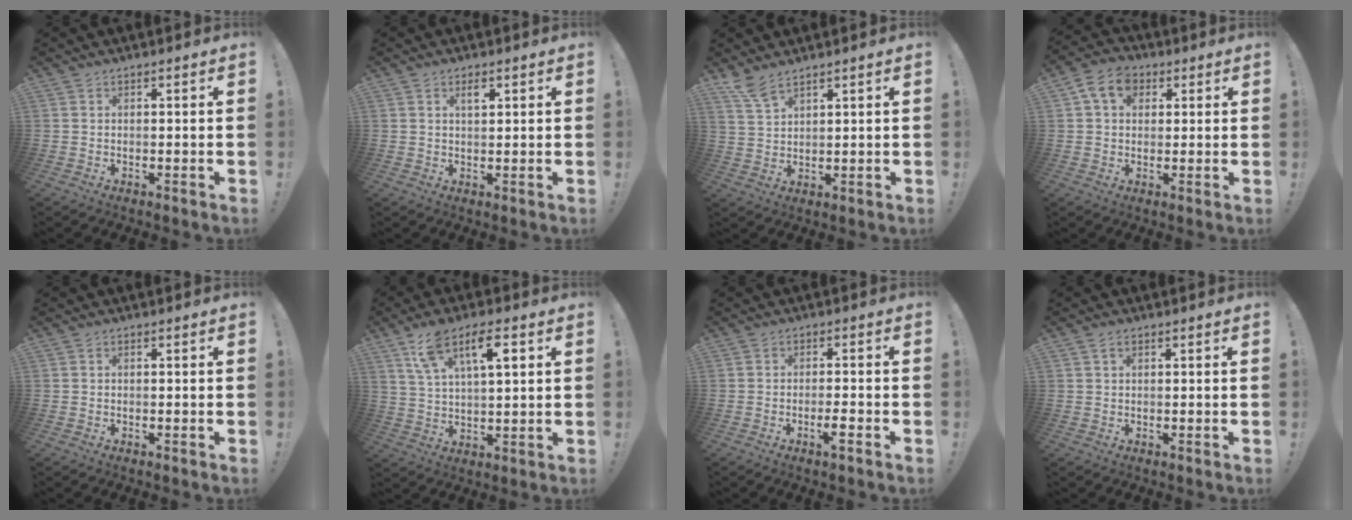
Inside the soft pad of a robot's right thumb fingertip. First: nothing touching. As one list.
[{"total": 2.7, "force": [1.5, 1.1, 1.9], "torque": [-0.018, -0.008, 0.022]}, {"total": 5.8, "force": [4.7, 1.2, 3.1], "torque": [-0.063, -0.027, 0.089]}, {"total": 8.7, "force": [3.2, 6.4, 4.8], "torque": [-0.079, 0.006, 0.062]}, {"total": 0.0}, {"total": 11.9, "force": [5.9, 4.7, 9.1], "torque": [-0.154, -0.008, 0.104]}, {"total": 3.7, "force": [-2.1, 0.0, 3.0], "torque": [-0.051, 0.002, -0.035]}, {"total": 1.6, "force": [0.9, 1.0, 1.0], "torque": [-0.020, 0.003, 0.016]}]